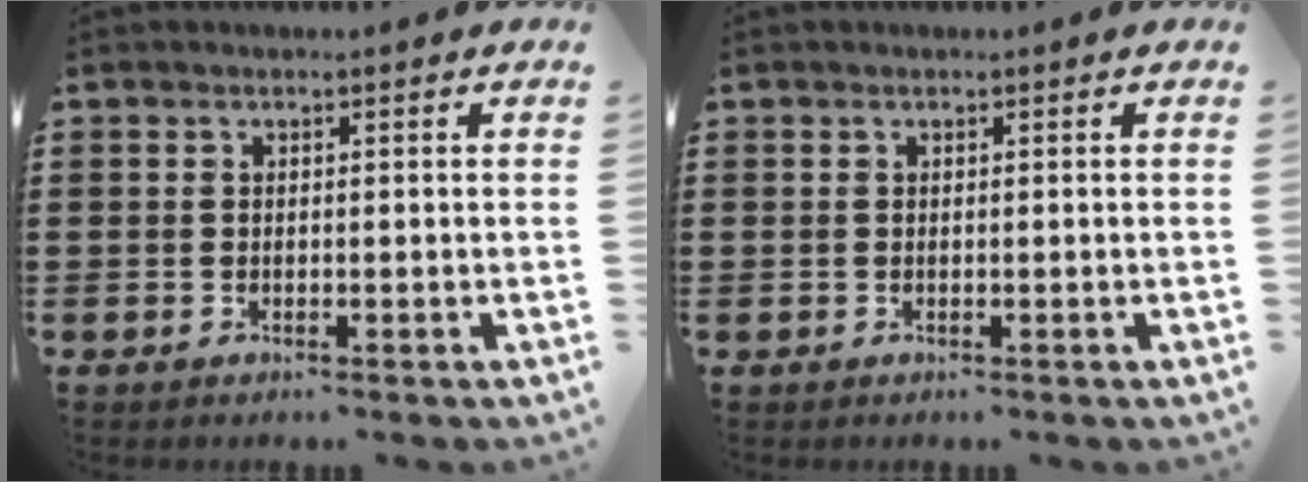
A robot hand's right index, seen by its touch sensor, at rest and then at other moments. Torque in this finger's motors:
{"motor_torque": [-0.13, 0.80, 0.00, 0.00]}